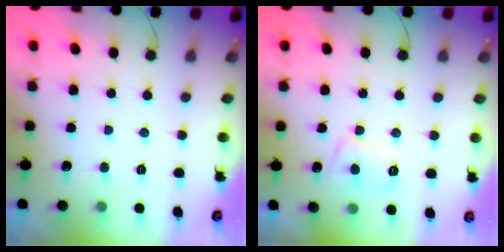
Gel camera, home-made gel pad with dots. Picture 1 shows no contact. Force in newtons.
{"total": 7.2, "press": 7.2, "slide": 0.7}